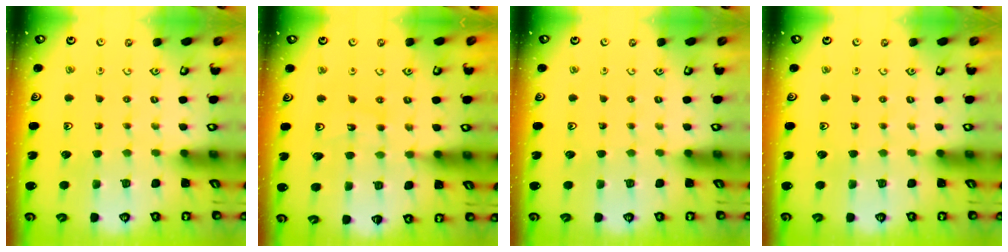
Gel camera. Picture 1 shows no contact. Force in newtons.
{"total": 11.5, "press": 11.0, "slide": 3.3}
{"total": 0.0}
{"total": 0.0}